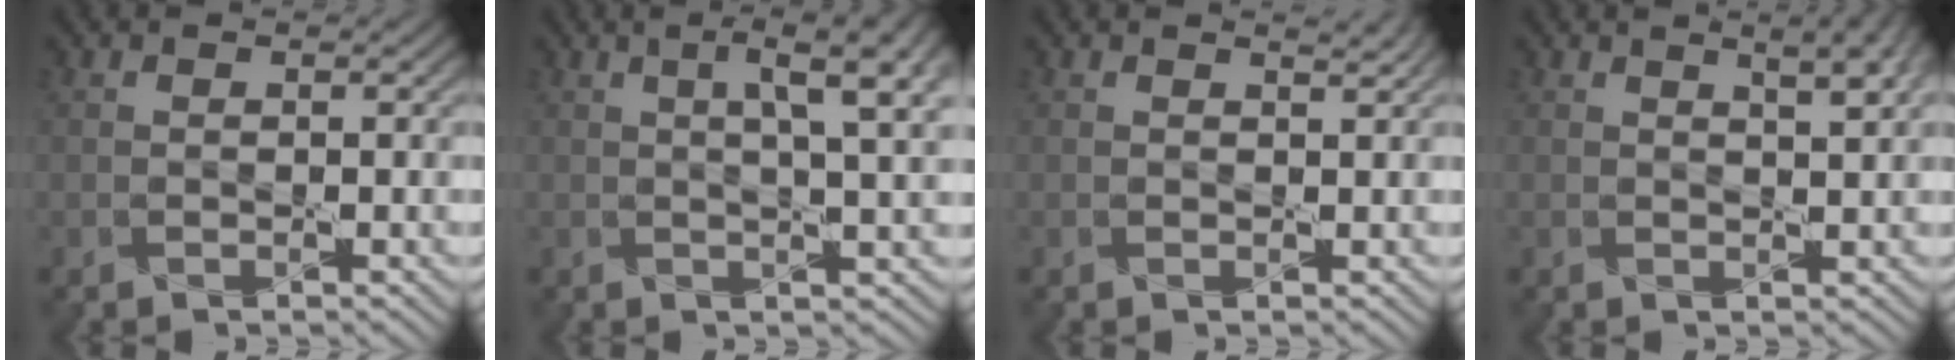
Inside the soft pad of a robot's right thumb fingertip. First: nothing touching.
{"total": 7.2, "force": [2.4, 1.5, 6.7], "torque": [-0.101, 0.018, 0.039]}
{"total": 1.0, "force": [1.0, 0.0, 0.4], "torque": [-0.013, -0.003, 0.012]}
{"total": 5.4, "force": [2.8, 1.7, 4.3], "torque": [-0.049, 0.018, 0.024]}